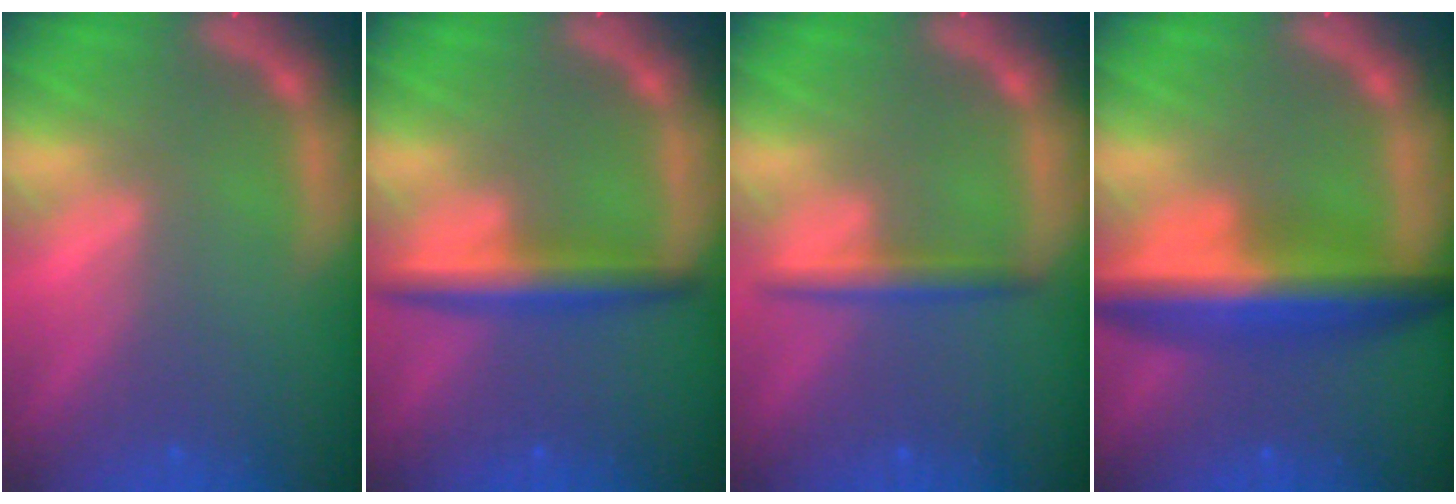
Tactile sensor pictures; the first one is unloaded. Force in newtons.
{"total": 4.0}
{"total": 2.4}
{"total": 8.0}